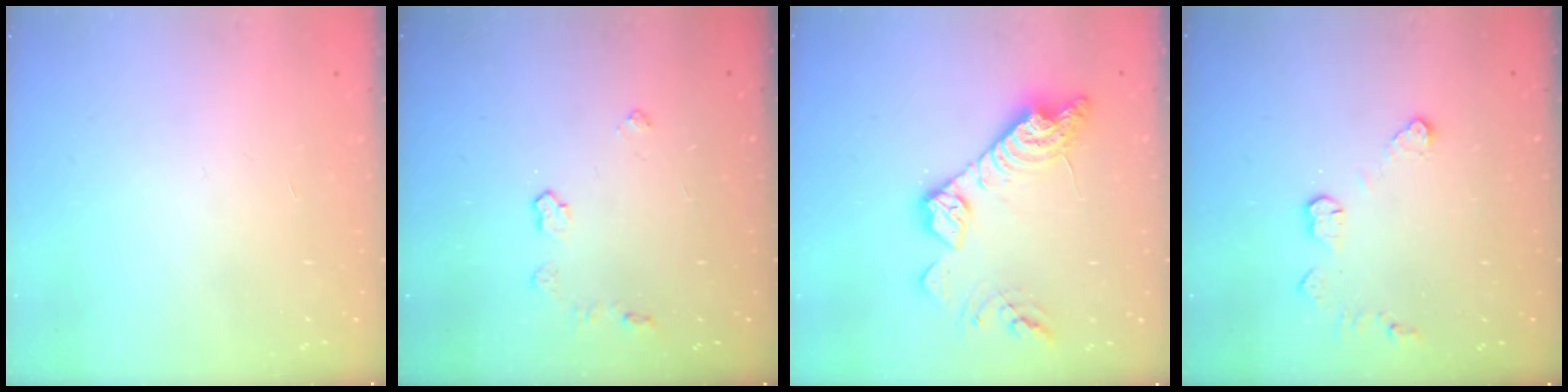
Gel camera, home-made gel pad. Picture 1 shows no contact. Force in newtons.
{"total": 4.1, "press": 4.1, "slide": 0.5}
{"total": 16.1, "press": 16.0, "slide": 0.8}
{"total": 5.1, "press": 5.1, "slide": 0.2}